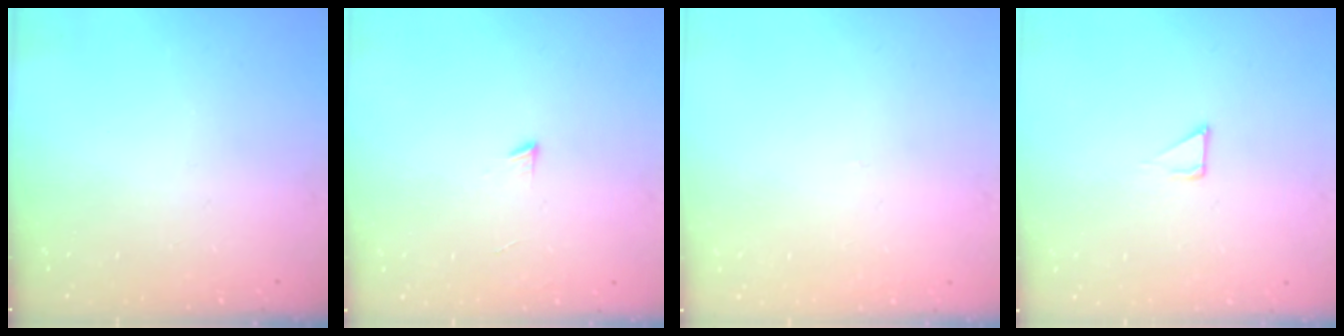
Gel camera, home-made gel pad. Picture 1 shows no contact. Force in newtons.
{"total": 4.3, "press": 4.2, "slide": 0.4}
{"total": 2.7, "press": 2.7, "slide": 0.3}
{"total": 4.8, "press": 4.8, "slide": 0.4}